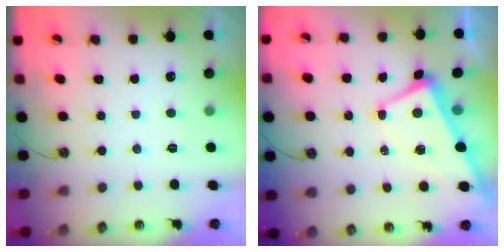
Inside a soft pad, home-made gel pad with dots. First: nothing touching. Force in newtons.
{"total": 2.4, "press": 2.4, "slide": 0.3}